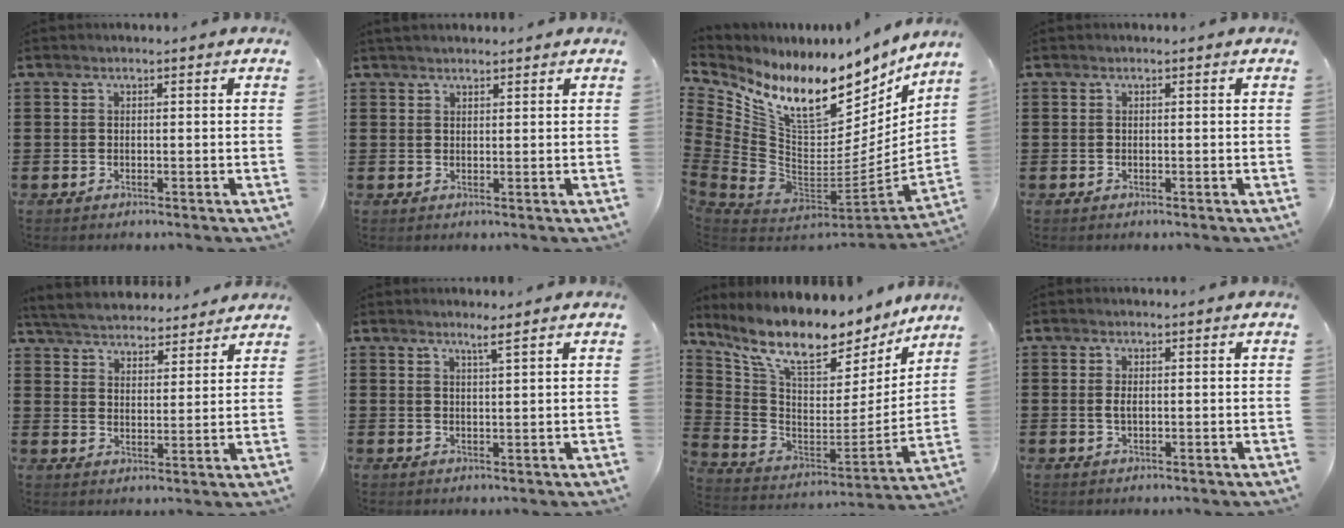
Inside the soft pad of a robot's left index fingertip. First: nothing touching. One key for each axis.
{"total": 1.5, "fx": 1.4, "fy": 0.4, "fz": 0.3, "tx": -0.007, "ty": 0.003, "tz": 0.028}
{"total": 12.7, "fx": 9.1, "fy": 5.3, "fz": 7.0, "tx": -0.153, "ty": -0.078, "tz": 0.159}
{"total": 0.0}
{"total": 5.0, "fx": 5.0, "fy": 0.6, "fz": 0.6, "tx": -0.037, "ty": -0.028, "tz": 0.086}
{"total": 2.0, "fx": 1.7, "fy": -0.3, "fz": 1.1, "tx": -0.024, "ty": -0.003, "tz": 0.030}
{"total": 10.7, "fx": 8.7, "fy": 3.0, "fz": 5.5, "tx": -0.133, "ty": -0.070, "tz": 0.149}
{"total": 1.5, "fx": 0.2, "fy": 0.6, "fz": 1.4, "tx": -0.029, "ty": 0.003, "tz": 0.002}